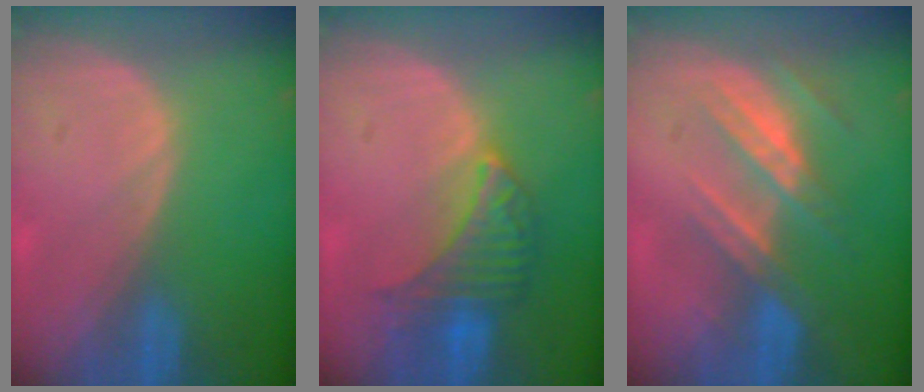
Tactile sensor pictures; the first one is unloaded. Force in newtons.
{"total": 6.5, "press": 6.5, "slide": 0.5}
{"total": 7.2, "press": 6.6, "slide": 2.8}